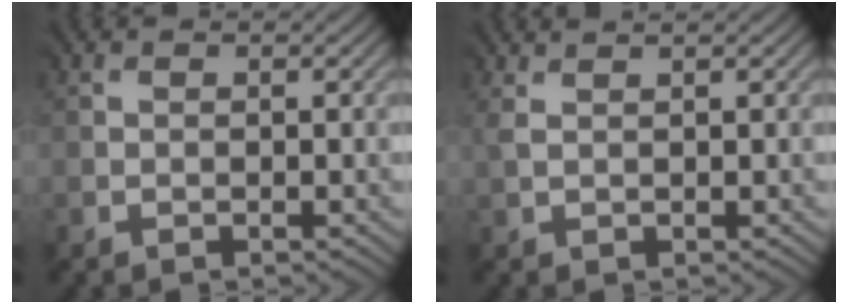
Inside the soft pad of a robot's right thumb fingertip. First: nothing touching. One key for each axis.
{"total": 0.8, "fx": 0.7, "fy": -0.4, "fz": 0.0, "tx": -0.007, "ty": 0.001, "tz": 0.017}